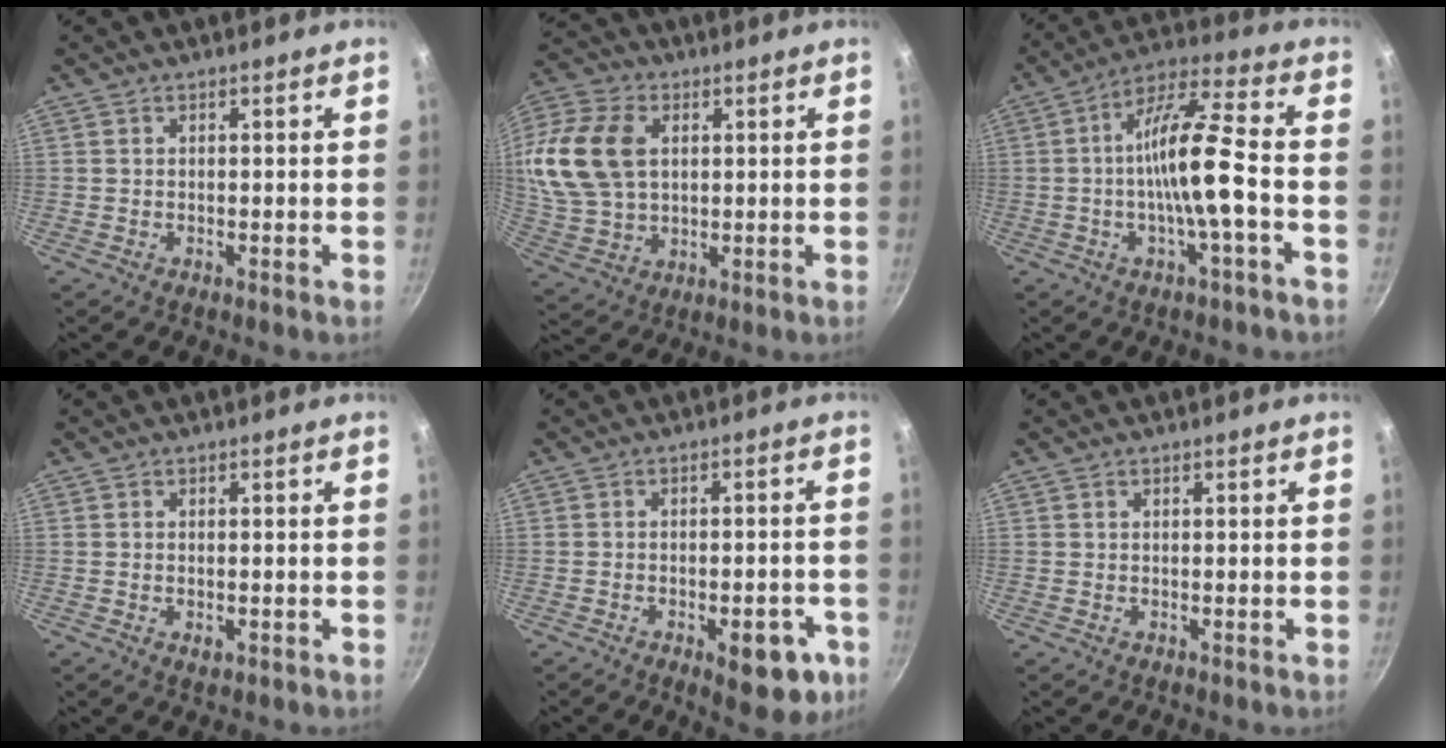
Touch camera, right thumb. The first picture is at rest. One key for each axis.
{"total": 19.1, "fx": 3.8, "fy": 13.2, "fz": 13.2, "tx": -0.272, "ty": 0.009, "tz": 0.076}
{"total": 13.3, "fx": -2.4, "fy": 2.5, "fz": 12.8, "tx": -0.228, "ty": 0.033, "tz": -0.050}
{"total": 1.8, "fx": -0.5, "fy": 1.0, "fz": 1.4, "tx": -0.022, "ty": -0.002, "tz": -0.007}
{"total": 10.5, "fx": -4.4, "fy": 4.7, "fz": 8.3, "tx": -0.070, "ty": 0.020, "tz": -0.049}
{"total": 0.0}